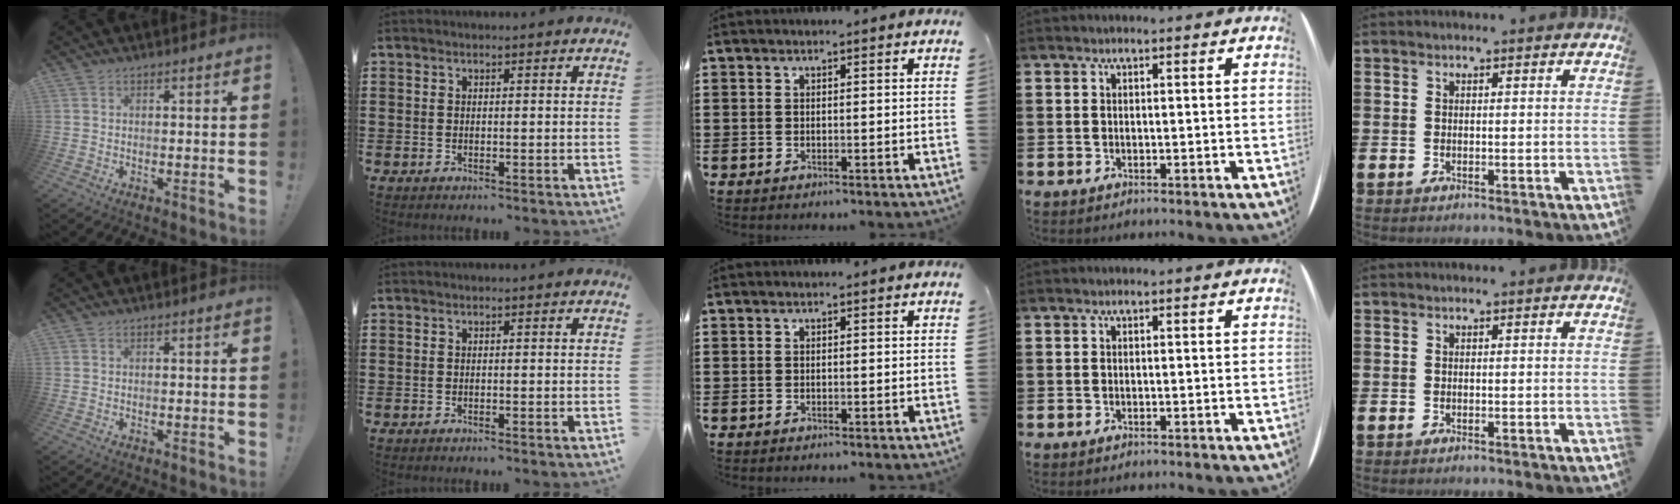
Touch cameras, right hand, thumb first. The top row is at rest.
{}